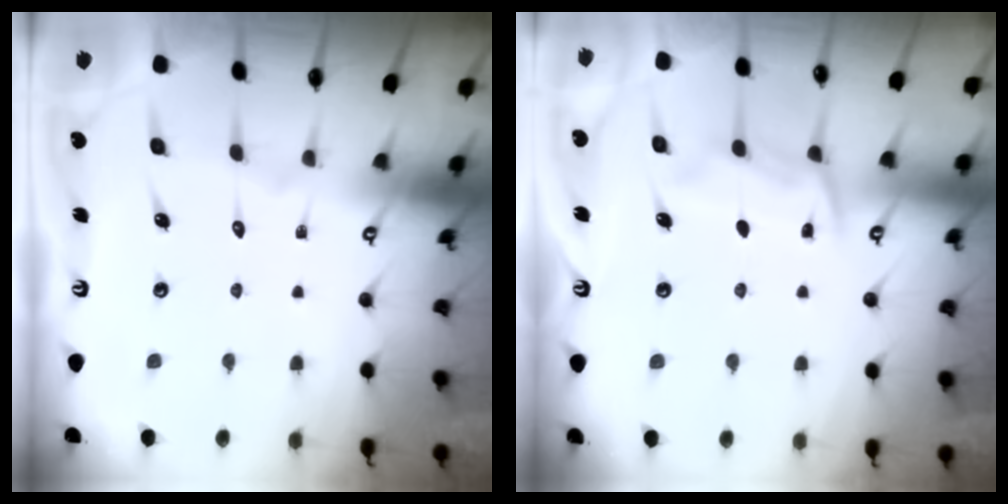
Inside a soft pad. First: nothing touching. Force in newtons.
{"total": 9.4, "press": 9.3, "slide": 1.1}